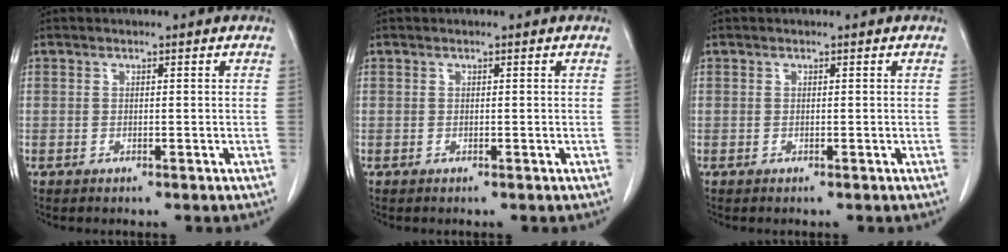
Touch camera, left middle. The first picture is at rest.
{"total": 0.0}
{"total": 0.0}